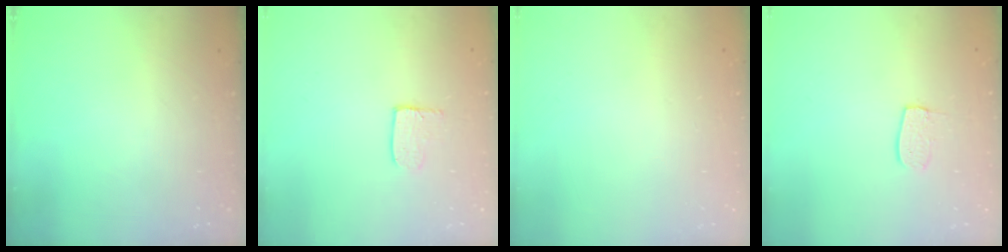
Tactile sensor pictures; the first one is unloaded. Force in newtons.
{"total": 3.9, "press": 3.9, "slide": 0.4}
{"total": 0.0}
{"total": 6.6, "press": 6.5, "slide": 0.4}